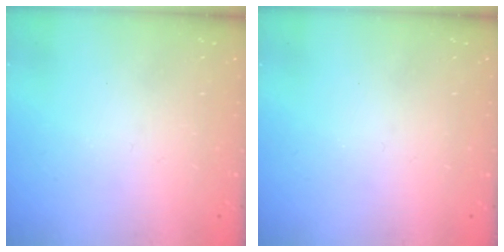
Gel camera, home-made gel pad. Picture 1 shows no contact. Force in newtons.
{"total": 0.0}